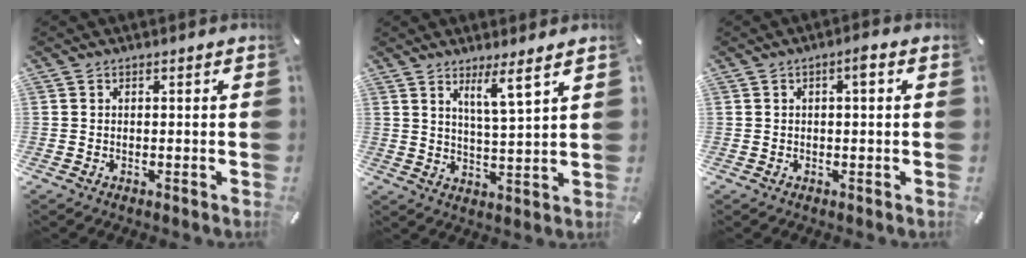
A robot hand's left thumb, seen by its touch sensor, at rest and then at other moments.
{"total": 7.0, "force": [5.0, -0.2, 4.8], "torque": [-0.093, -0.027, 0.082]}
{"total": 2.8, "force": [0.6, 0.7, 2.6], "torque": [-0.042, 0.003, 0.007]}